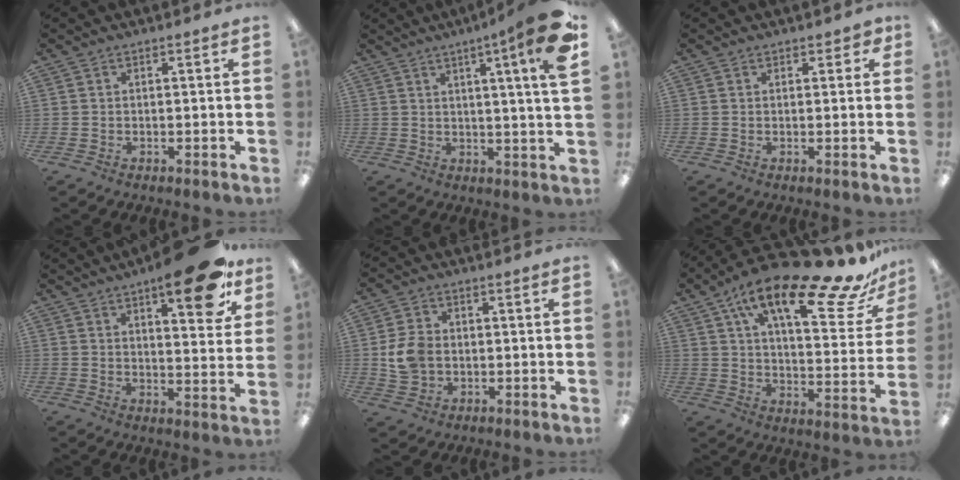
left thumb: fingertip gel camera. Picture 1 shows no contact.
{"total": 11.1, "force": [5.4, 0.2, 9.7], "torque": [-0.135, -0.029, 0.078]}
{"total": 2.0, "force": [1.6, 1.1, 0.7], "torque": [0.000, -0.004, 0.025]}
{"total": 15.8, "force": [10.1, 4.9, 11.1], "torque": [-0.131, -0.061, 0.153]}
{"total": 7.6, "force": [-0.1, 6.0, 4.6], "torque": [-0.098, 0.008, 0.001]}
{"total": 24.7, "force": [16.4, 7.2, 17.0], "torque": [-0.261, -0.097, 0.259]}